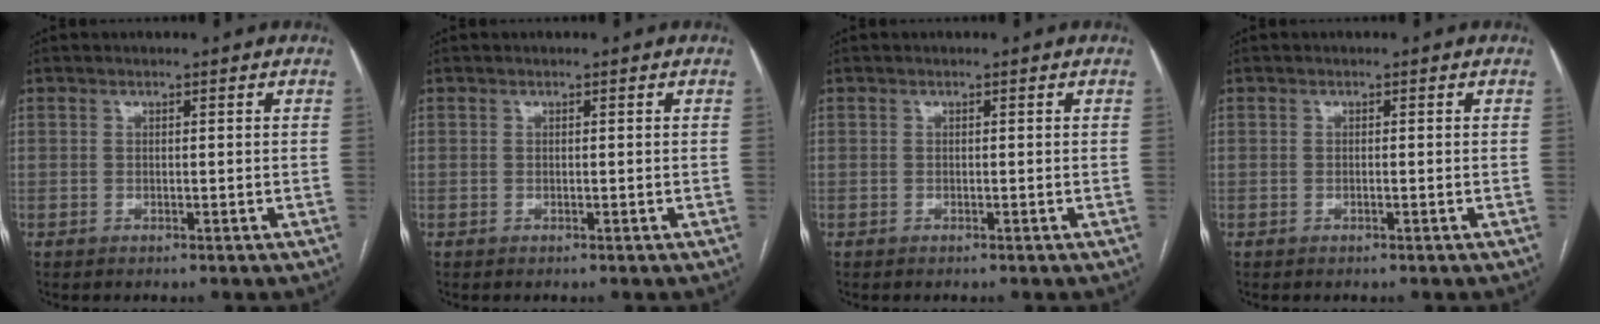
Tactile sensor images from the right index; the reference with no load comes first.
{"total": 0.0}
{"total": 0.0}
{"total": 0.0}